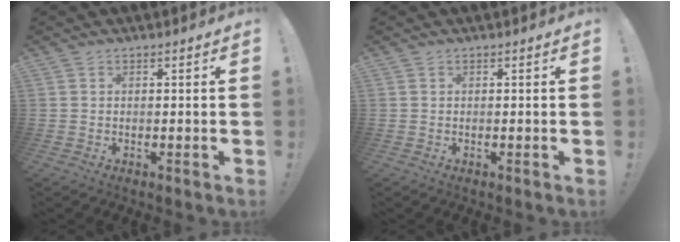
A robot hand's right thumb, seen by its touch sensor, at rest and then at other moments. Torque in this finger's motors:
{"motor_torque": [-0.15, 0.04, -0.14, 0.05, -0.05]}